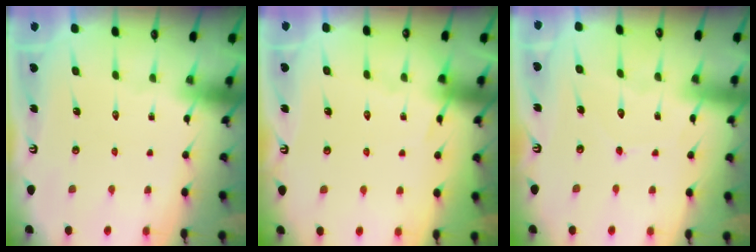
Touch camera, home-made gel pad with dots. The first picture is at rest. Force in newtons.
{"total": 4.9, "press": 4.9, "slide": 0.6}
{"total": 4.9, "press": 4.9, "slide": 0.6}